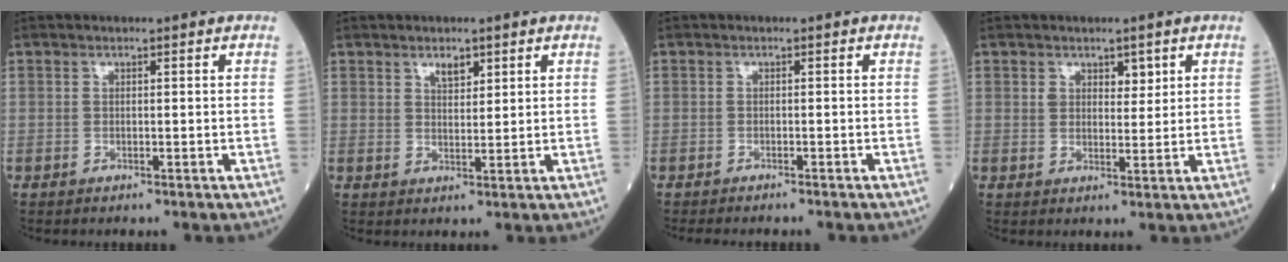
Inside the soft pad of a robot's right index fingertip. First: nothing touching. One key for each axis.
{"total": 2.5, "fx": 1.7, "fy": 1.0, "fz": 1.6, "tx": -0.026, "ty": -0.002, "tz": 0.031}
{"total": 5.5, "fx": -4.9, "fy": 0.6, "fz": 2.4, "tx": -0.024, "ty": -0.008, "tz": -0.066}
{"total": 2.8, "fx": 1.5, "fy": 1.7, "fz": 1.6, "tx": -0.017, "ty": 0.001, "tz": 0.024}